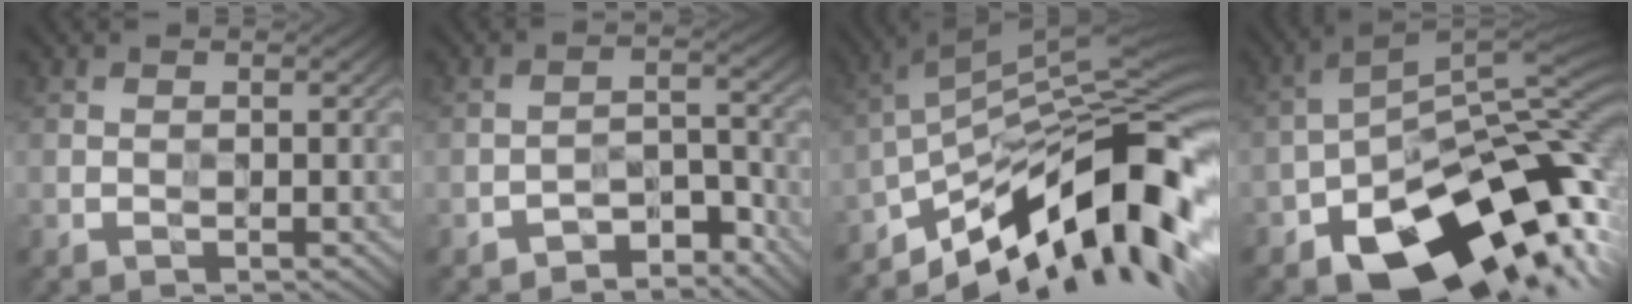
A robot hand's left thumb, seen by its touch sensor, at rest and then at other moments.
{"total": 4.6, "force": [-4.0, 1.8, 1.6], "torque": [-0.014, 0.008, -0.069]}
{"total": 15.4, "force": [-8.9, 4.6, 11.7], "torque": [-0.192, 0.013, -0.169]}
{"total": 18.0, "force": [-10.0, 8.9, 12.0], "torque": [-0.189, -0.022, -0.169]}